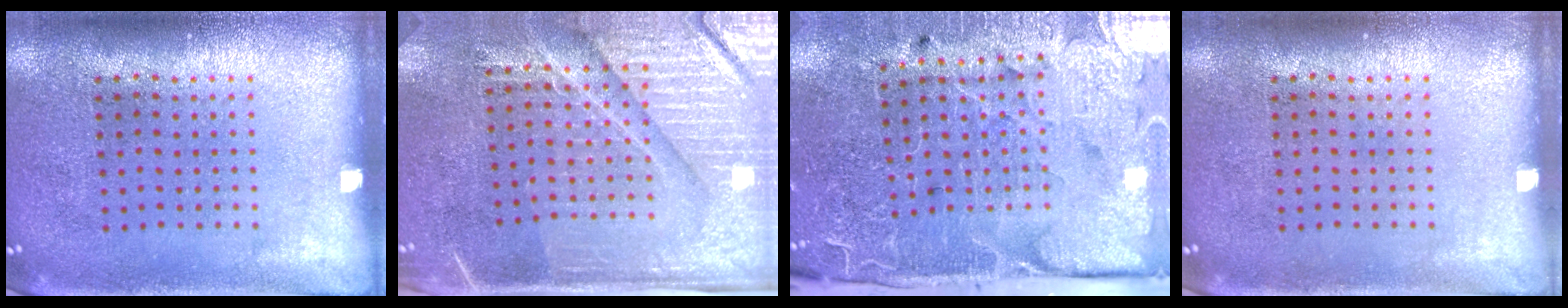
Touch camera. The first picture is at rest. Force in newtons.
{"total": 4.4, "press": 4.0, "slide": 2.0}
{"total": 3.8, "press": 3.6, "slide": 1.3}
{"total": 0.0}